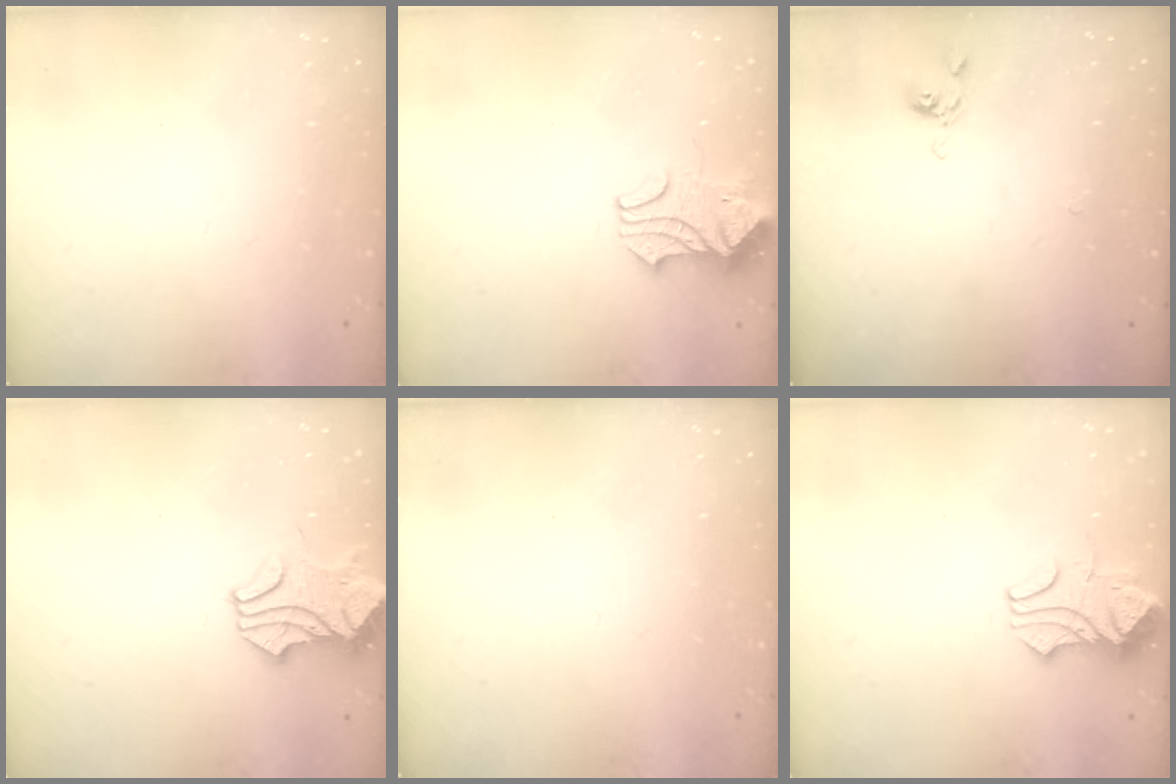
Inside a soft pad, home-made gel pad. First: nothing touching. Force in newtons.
{"total": 2.0, "press": 1.9, "slide": 0.8}
{"total": 2.9, "press": 2.9, "slide": 0.4}
{"total": 1.6, "press": 1.5, "slide": 0.5}
{"total": 0.0}
{"total": 3.8, "press": 3.7, "slide": 0.8}